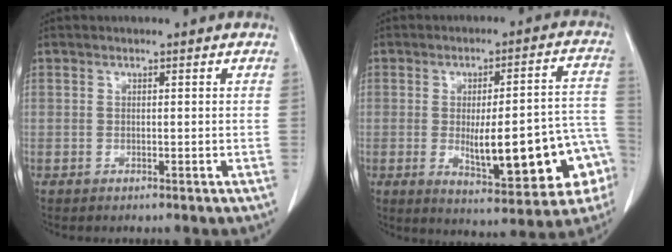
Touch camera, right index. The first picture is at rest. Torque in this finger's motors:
{"motor_torque": [1.29, -0.84, 0.42, 0.08]}